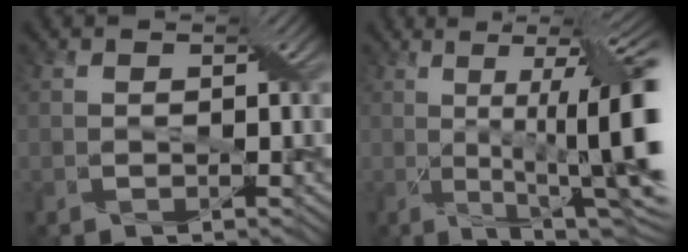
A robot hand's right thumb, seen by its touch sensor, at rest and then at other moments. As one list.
[{"total": 17.4, "force": [0.7, 4.6, 16.7], "torque": [-0.221, 0.016, 0.012]}]